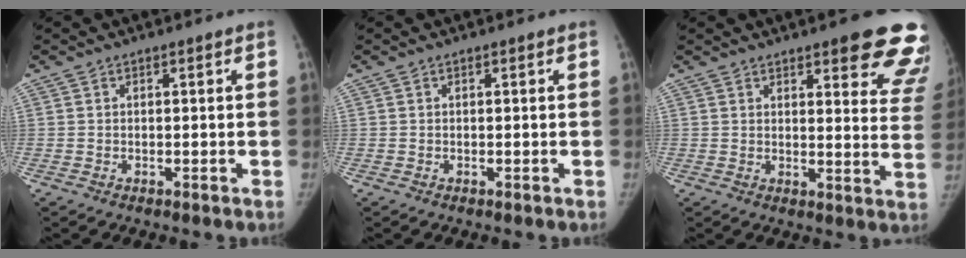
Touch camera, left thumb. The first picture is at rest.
{"total": 0.0}
{"total": 16.5, "force": [11.0, 4.6, 11.3], "torque": [-0.098, -0.053, 0.116]}